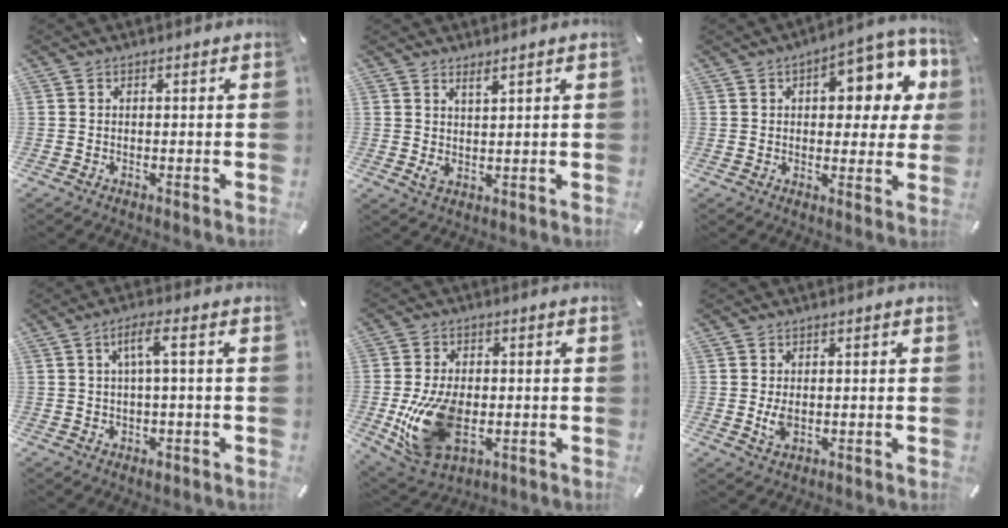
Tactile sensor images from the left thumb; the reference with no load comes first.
{"total": 3.2, "force": [1.8, 1.2, 2.3], "torque": [-0.045, -0.019, 0.031]}
{"total": 13.7, "force": [4.4, 7.1, 10.9], "torque": [-0.128, -0.020, 0.070]}
{"total": 5.6, "force": [0.5, 1.5, 5.3], "torque": [-0.105, 0.004, 0.005]}
{"total": 15.7, "force": [-2.7, 10.2, 11.7], "torque": [-0.255, -0.007, -0.046]}
{"total": 3.2, "force": [-0.3, 2.1, 2.4], "torque": [-0.050, -0.006, -0.009]}